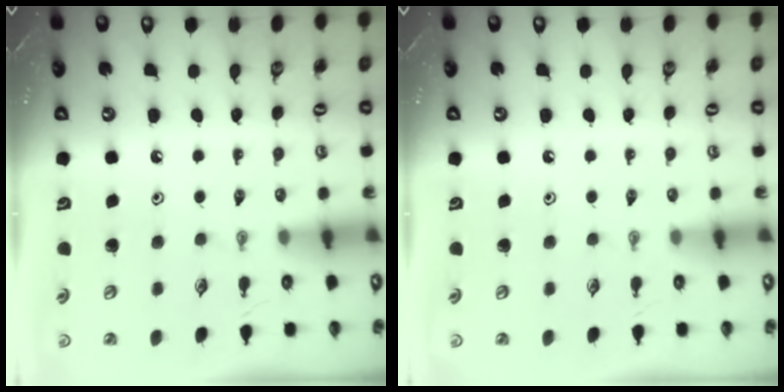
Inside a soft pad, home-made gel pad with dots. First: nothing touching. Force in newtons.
{"total": 0.0}